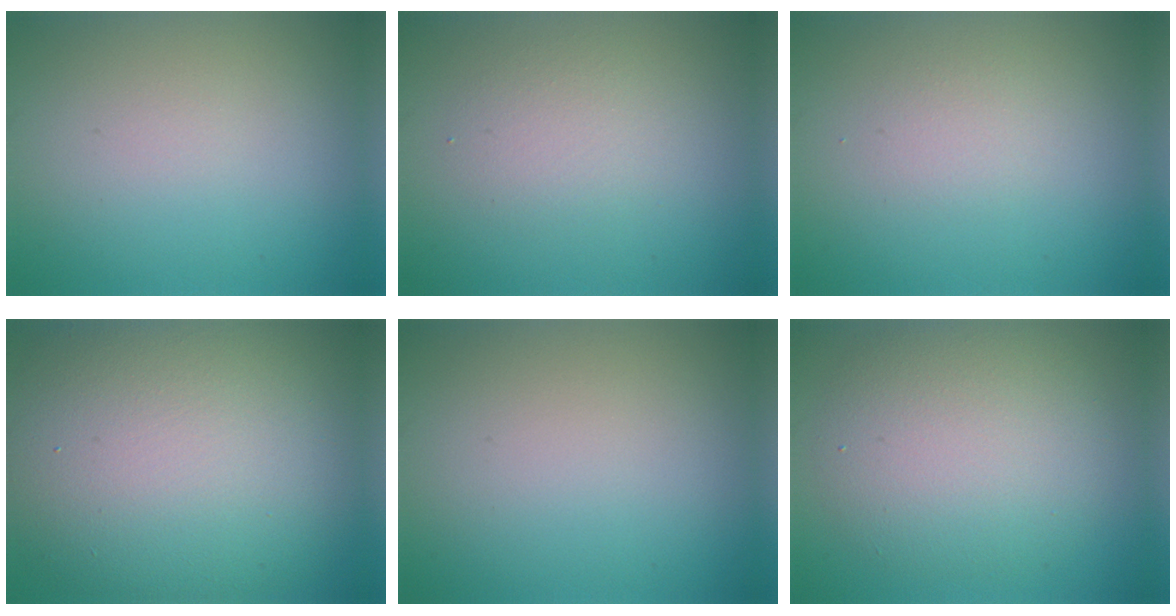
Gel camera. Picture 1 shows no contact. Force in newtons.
{"total": 2.1, "press": 2.1, "slide": 0.1}
{"total": 1.2, "press": 1.2, "slide": 0.1}
{"total": 14.9, "press": 14.9, "slide": 0.8}
{"total": 0.0}
{"total": 6.4, "press": 6.4, "slide": 0.4}